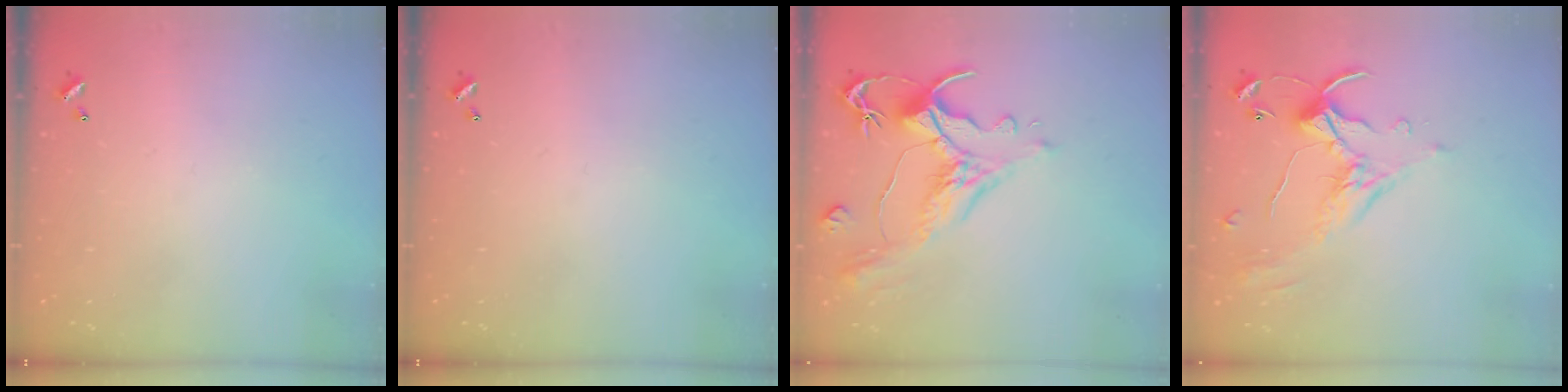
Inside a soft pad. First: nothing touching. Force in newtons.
{"total": 0.0}
{"total": 1.6, "press": 0.4, "slide": 1.6}
{"total": 1.1, "press": 0.5, "slide": 1.0}